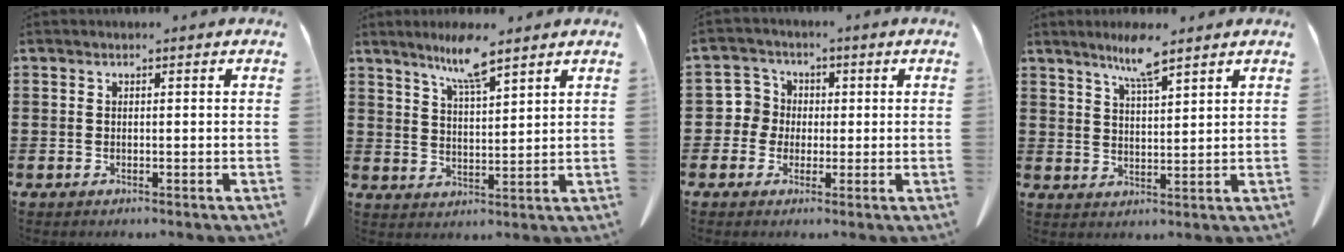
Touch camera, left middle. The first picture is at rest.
{"total": 7.1, "force": [5.5, 0.5, 4.4], "torque": [-0.101, -0.011, 0.094]}
{"total": 4.1, "force": [-0.1, 4.0, 0.7], "torque": [-0.029, 0.013, -0.003]}
{"total": 5.8, "force": [4.4, 0.3, 3.8], "torque": [-0.085, -0.008, 0.075]}